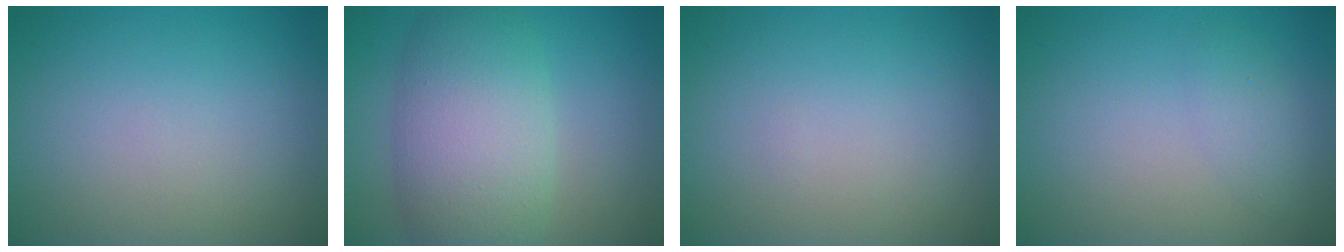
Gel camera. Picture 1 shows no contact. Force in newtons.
{"total": 8.1, "press": 8.1, "slide": 0.3}
{"total": 0.0}
{"total": 1.5, "press": 1.5, "slide": 0.1}